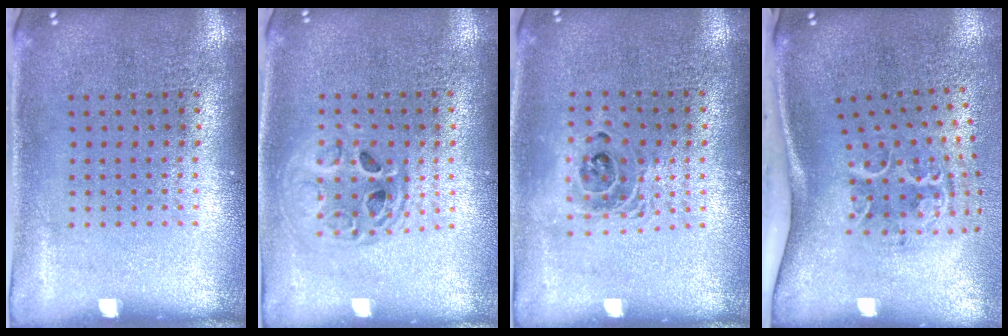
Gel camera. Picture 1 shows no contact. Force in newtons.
{"total": 1.5, "press": 1.3, "slide": 0.8}
{"total": 1.5, "press": 1.3, "slide": 0.7}
{"total": 2.2, "press": 1.3, "slide": 1.7}